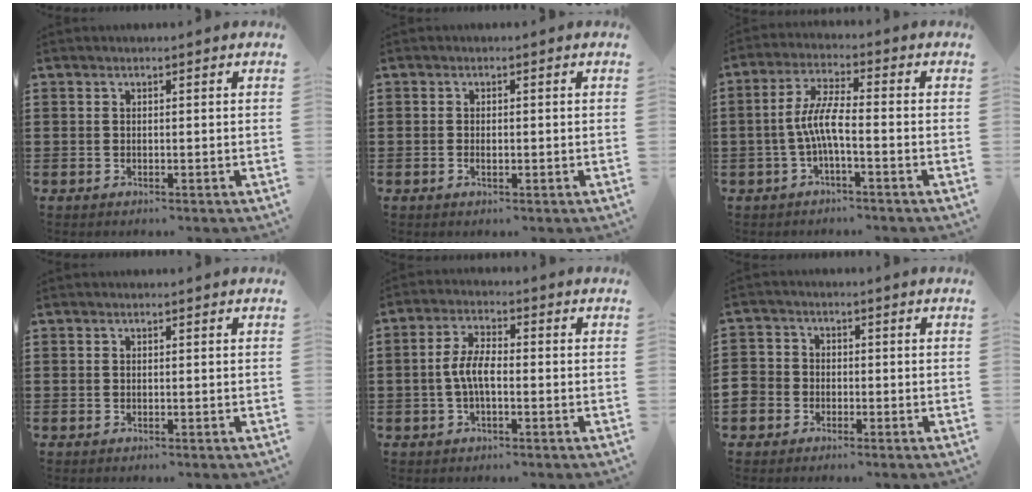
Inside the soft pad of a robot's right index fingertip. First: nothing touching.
{"total": 1.2, "force": [-0.2, 0.5, 1.1], "torque": [-0.021, -0.002, -0.003]}
{"total": 5.9, "force": [-1.4, 1.2, 5.6], "torque": [-0.127, -0.007, -0.035]}
{"total": 0.0}
{"total": 5.1, "force": [-0.9, 2.1, 4.6], "torque": [-0.109, -0.003, -0.024]}
{"total": 3.2, "force": [-1.8, 2.6, 0.2], "torque": [-0.032, -0.002, -0.048]}